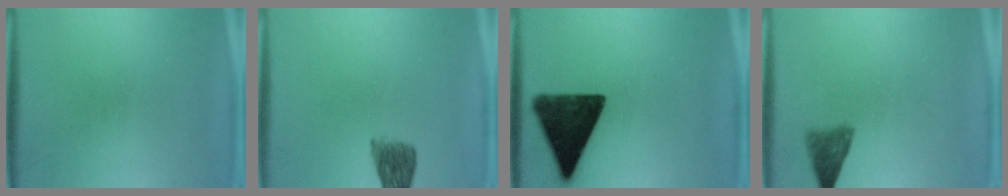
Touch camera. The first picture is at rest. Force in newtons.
{"total": 4.7}
{"total": 14.6}
{"total": 3.1}